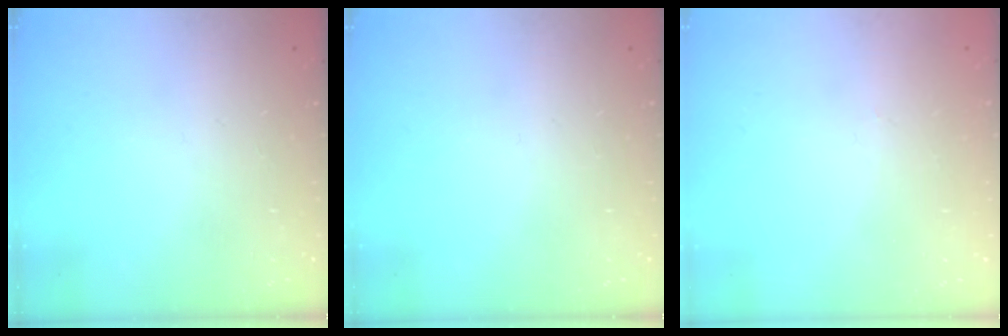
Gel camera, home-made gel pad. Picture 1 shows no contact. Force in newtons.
{"total": 0.0}
{"total": 0.0}